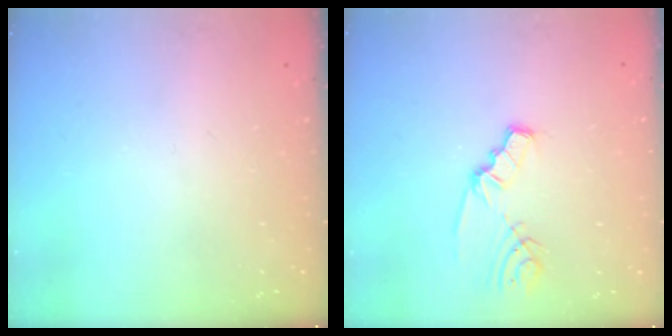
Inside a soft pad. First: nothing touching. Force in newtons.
{"total": 3.7, "press": 3.6, "slide": 0.4}